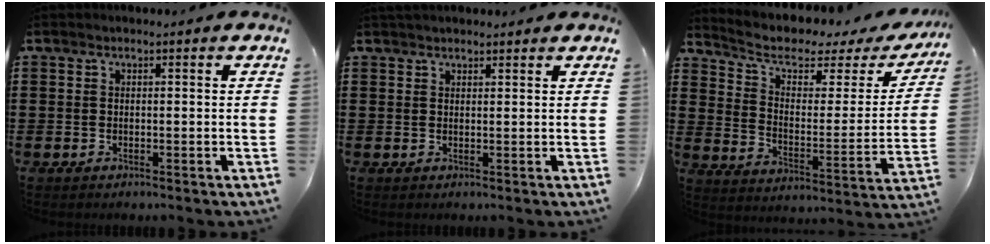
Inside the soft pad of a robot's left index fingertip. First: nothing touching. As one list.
[{"total": 1.4, "force": [1.3, 0.3, 0.3], "torque": [-0.008, 0.002, 0.026]}, {"total": 5.2, "force": [3.4, 2.2, 3.2], "torque": [-0.084, -0.021, 0.053]}]